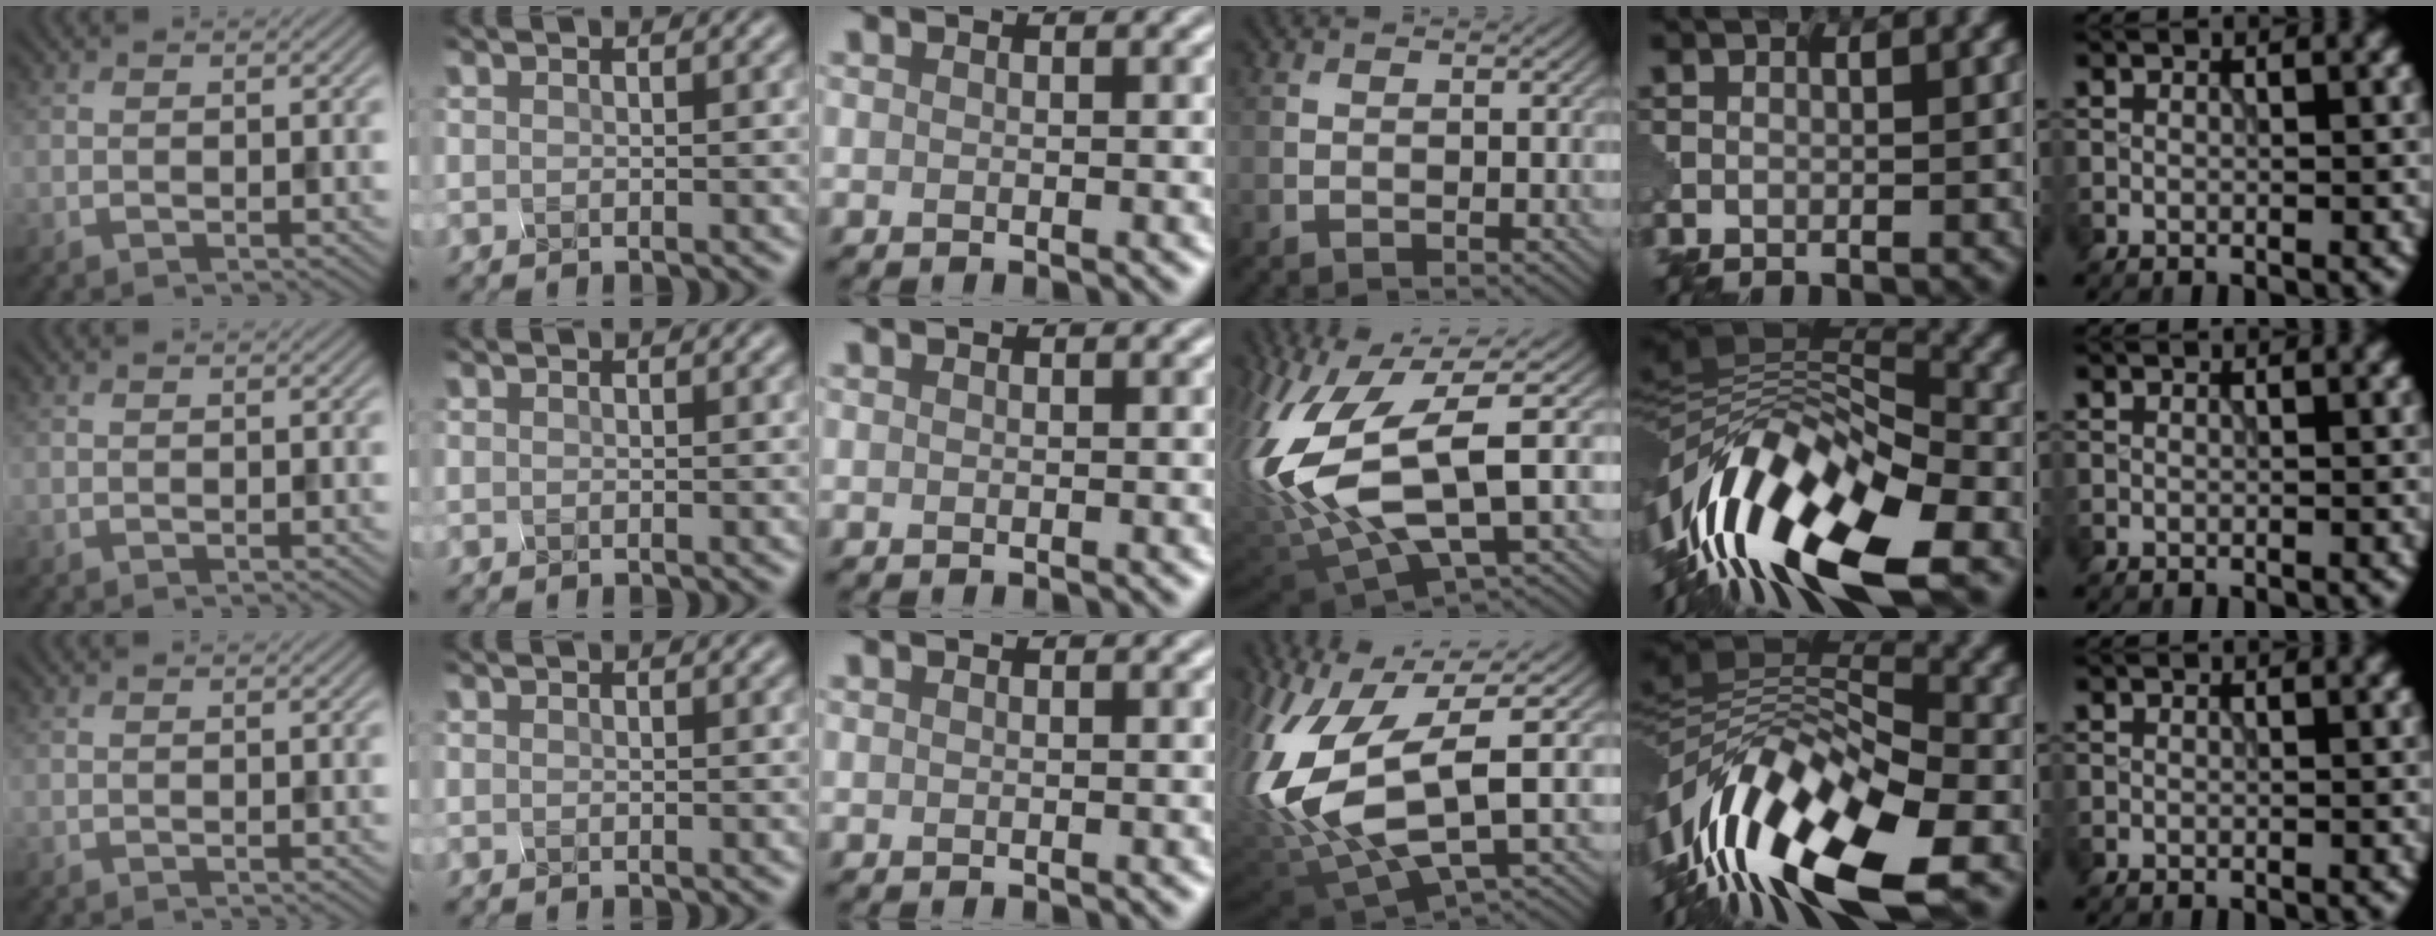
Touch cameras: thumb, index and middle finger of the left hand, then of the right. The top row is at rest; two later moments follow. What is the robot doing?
{"motion": "squeeze", "object": "hand grip exerciser"}